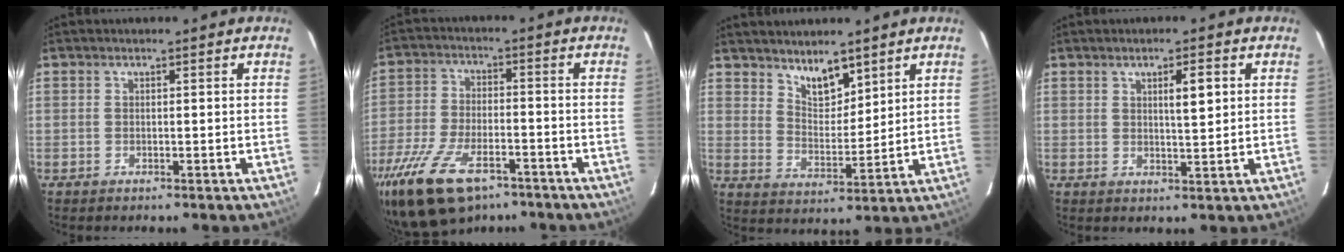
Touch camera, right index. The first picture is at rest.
{"total": 18.1, "force": [-11.9, 8.4, 10.7], "torque": [-0.238, -0.035, -0.208]}
{"total": 6.9, "force": [5.3, 2.9, 3.4], "torque": [-0.047, -0.003, 0.098]}
{"total": 4.1, "force": [1.4, 1.0, 3.8], "torque": [-0.062, 0.003, 0.024]}